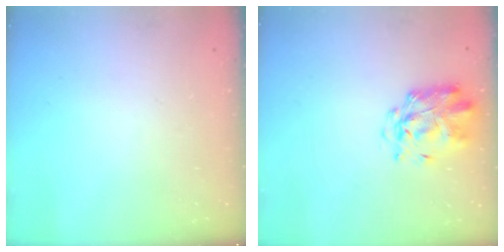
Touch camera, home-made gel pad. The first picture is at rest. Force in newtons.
{"total": 2.9, "press": 2.8, "slide": 0.7}